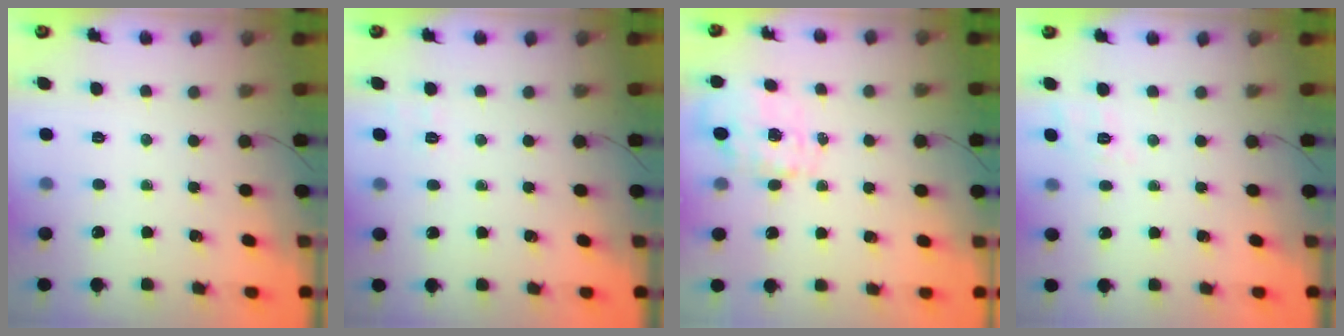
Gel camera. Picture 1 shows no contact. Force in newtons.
{"total": 1.8, "press": 0.9, "slide": 1.6}
{"total": 7.0, "press": 7.0, "slide": 0.6}
{"total": 3.8, "press": 3.3, "slide": 2.0}